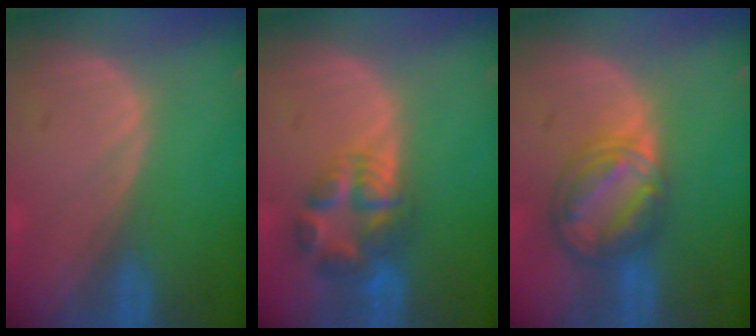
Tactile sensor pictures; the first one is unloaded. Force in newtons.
{"total": 6.7, "press": 6.4, "slide": 1.8}
{"total": 8.4, "press": 7.1, "slide": 4.5}